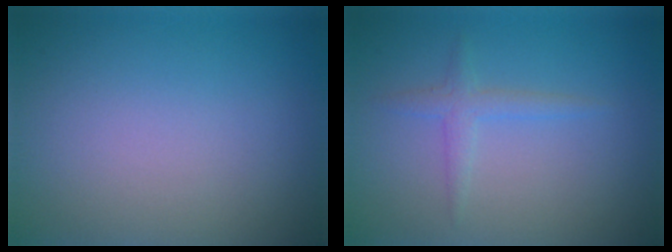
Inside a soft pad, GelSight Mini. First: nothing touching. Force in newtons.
{"total": 1.6, "press": 1.6, "slide": 0.1}